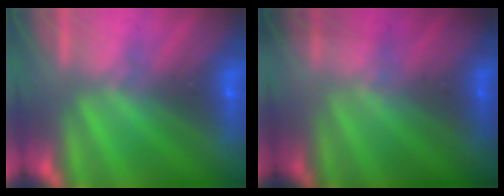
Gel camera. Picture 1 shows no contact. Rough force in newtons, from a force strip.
{"total": 1.7}